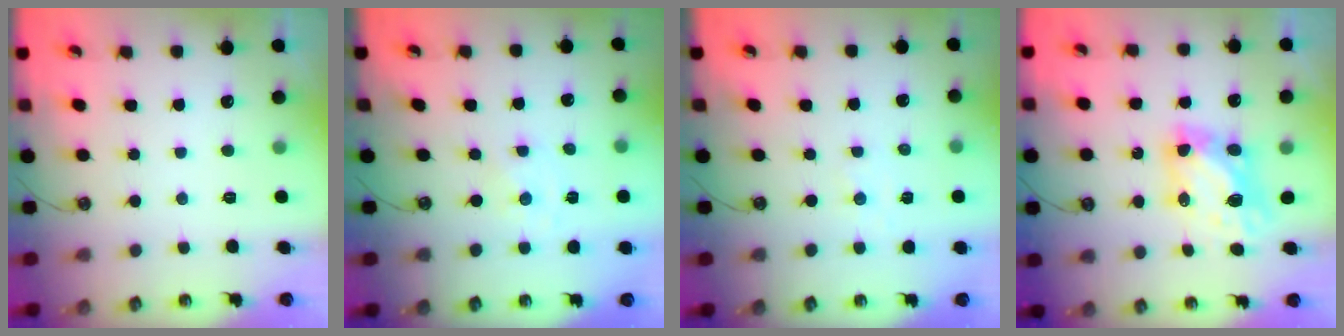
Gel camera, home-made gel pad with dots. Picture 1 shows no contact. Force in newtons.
{"total": 0.0}
{"total": 1.1, "press": 1.0, "slide": 0.2}
{"total": 7.0, "press": 7.0, "slide": 0.6}